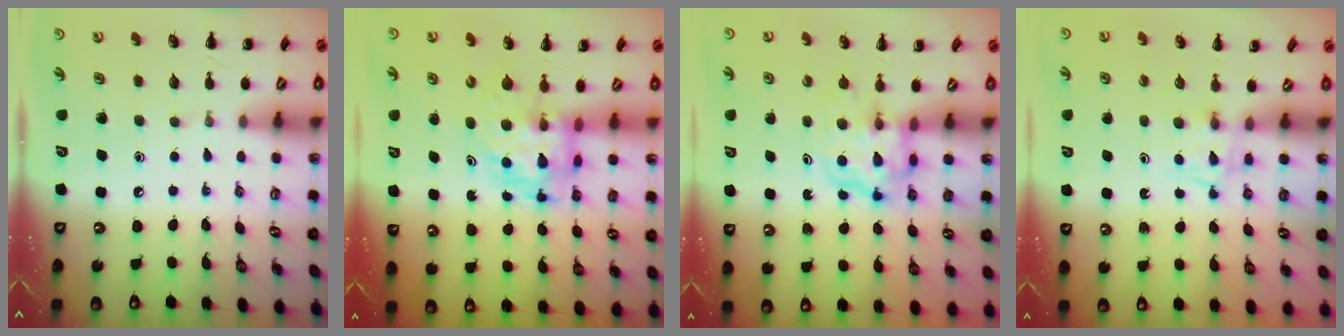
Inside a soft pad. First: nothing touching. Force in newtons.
{"total": 5.0, "press": 4.8, "slide": 1.3}
{"total": 3.9, "press": 3.9, "slide": 0.4}
{"total": 2.7, "press": 2.4, "slide": 1.1}